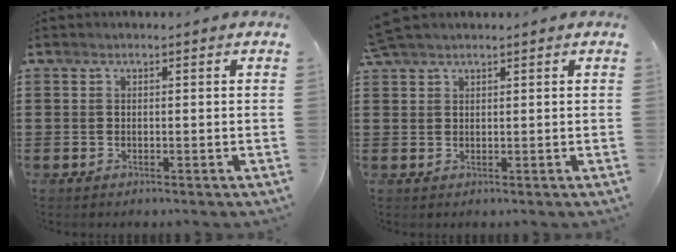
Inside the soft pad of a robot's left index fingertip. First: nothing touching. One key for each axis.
{"total": 2.2, "fx": 1.9, "fy": 0.6, "fz": 1.0, "tx": -0.023, "ty": 0.003, "tz": 0.037}